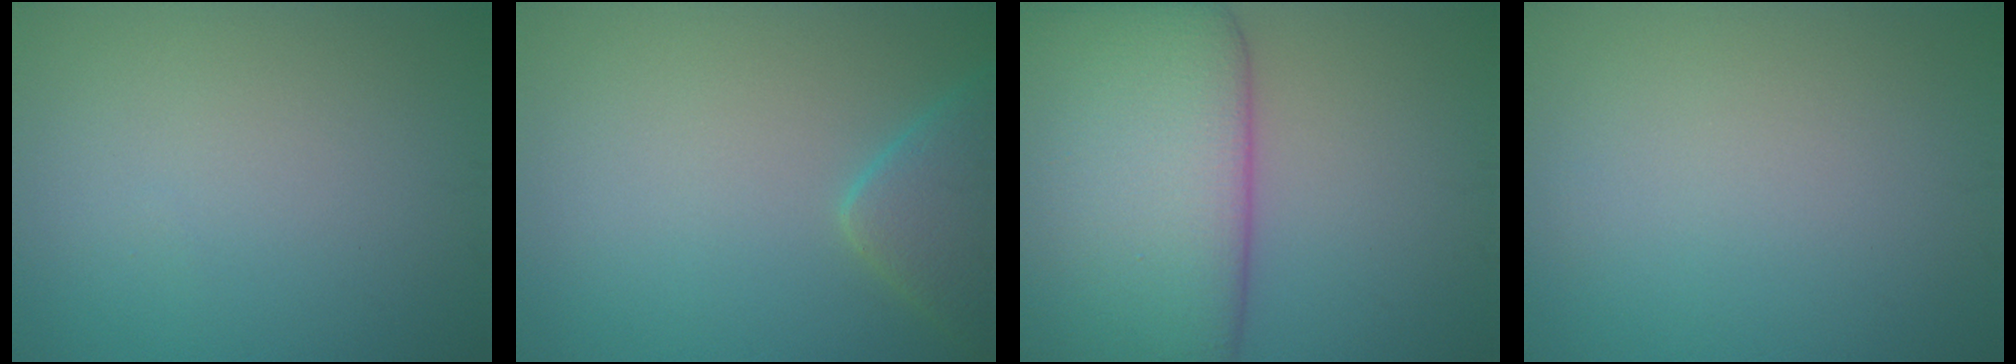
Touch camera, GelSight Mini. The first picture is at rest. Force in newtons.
{"total": 3.7, "press": 3.7, "slide": 0.3}
{"total": 13.6, "press": 13.6, "slide": 0.8}
{"total": 0.0}